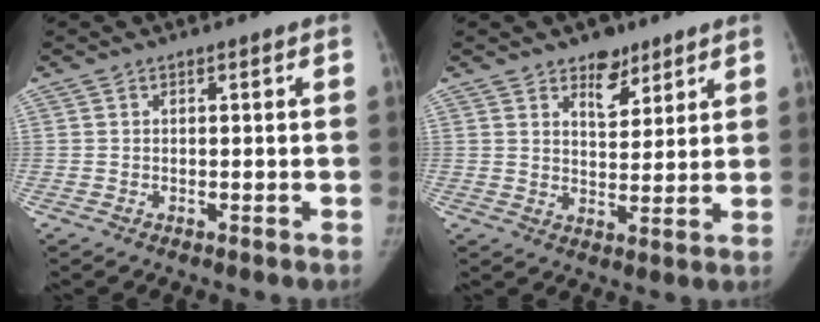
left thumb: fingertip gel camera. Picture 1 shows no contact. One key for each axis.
{"total": 6.3, "fx": 4.3, "fy": 3.5, "fz": 3.0, "tx": -0.017, "ty": -0.029, "tz": 0.070}